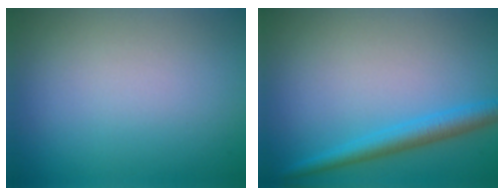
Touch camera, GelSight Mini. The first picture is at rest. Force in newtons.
{"total": 3.0, "press": 3.0, "slide": 0.0}